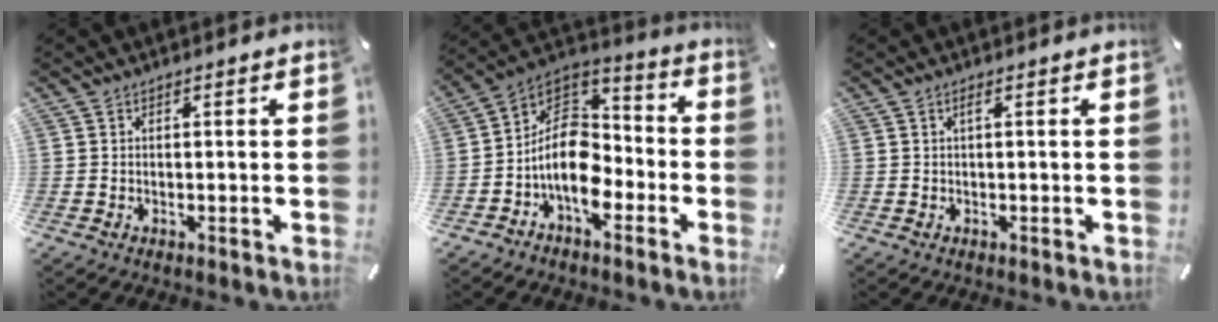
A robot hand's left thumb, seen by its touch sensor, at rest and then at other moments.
{"total": 13.3, "force": [-4.9, 9.1, 8.4], "torque": [-0.176, 0.014, -0.093]}
{"total": 1.1, "force": [0.2, 0.1, 1.1], "torque": [-0.022, 0.001, 0.003]}